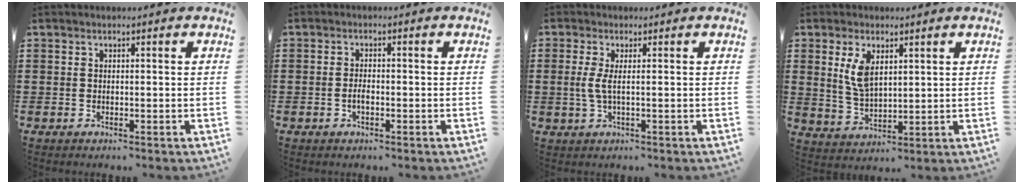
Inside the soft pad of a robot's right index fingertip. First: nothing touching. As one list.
[{"total": 1.6, "force": [-0.6, 0.7, 1.4], "torque": [-0.026, 0.002, -0.012]}, {"total": 2.7, "force": [0.0, 0.3, 2.6], "torque": [-0.067, -0.008, -0.006]}, {"total": 5.6, "force": [2.2, 2.7, 4.3], "torque": [-0.093, 0.006, 0.039]}]